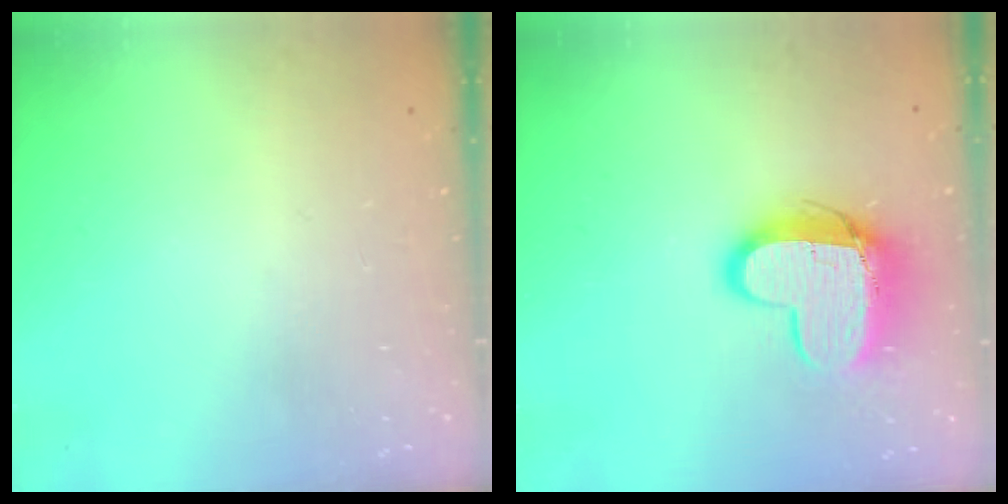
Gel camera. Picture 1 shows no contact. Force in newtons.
{"total": 13.2, "press": 13.2, "slide": 1.2}